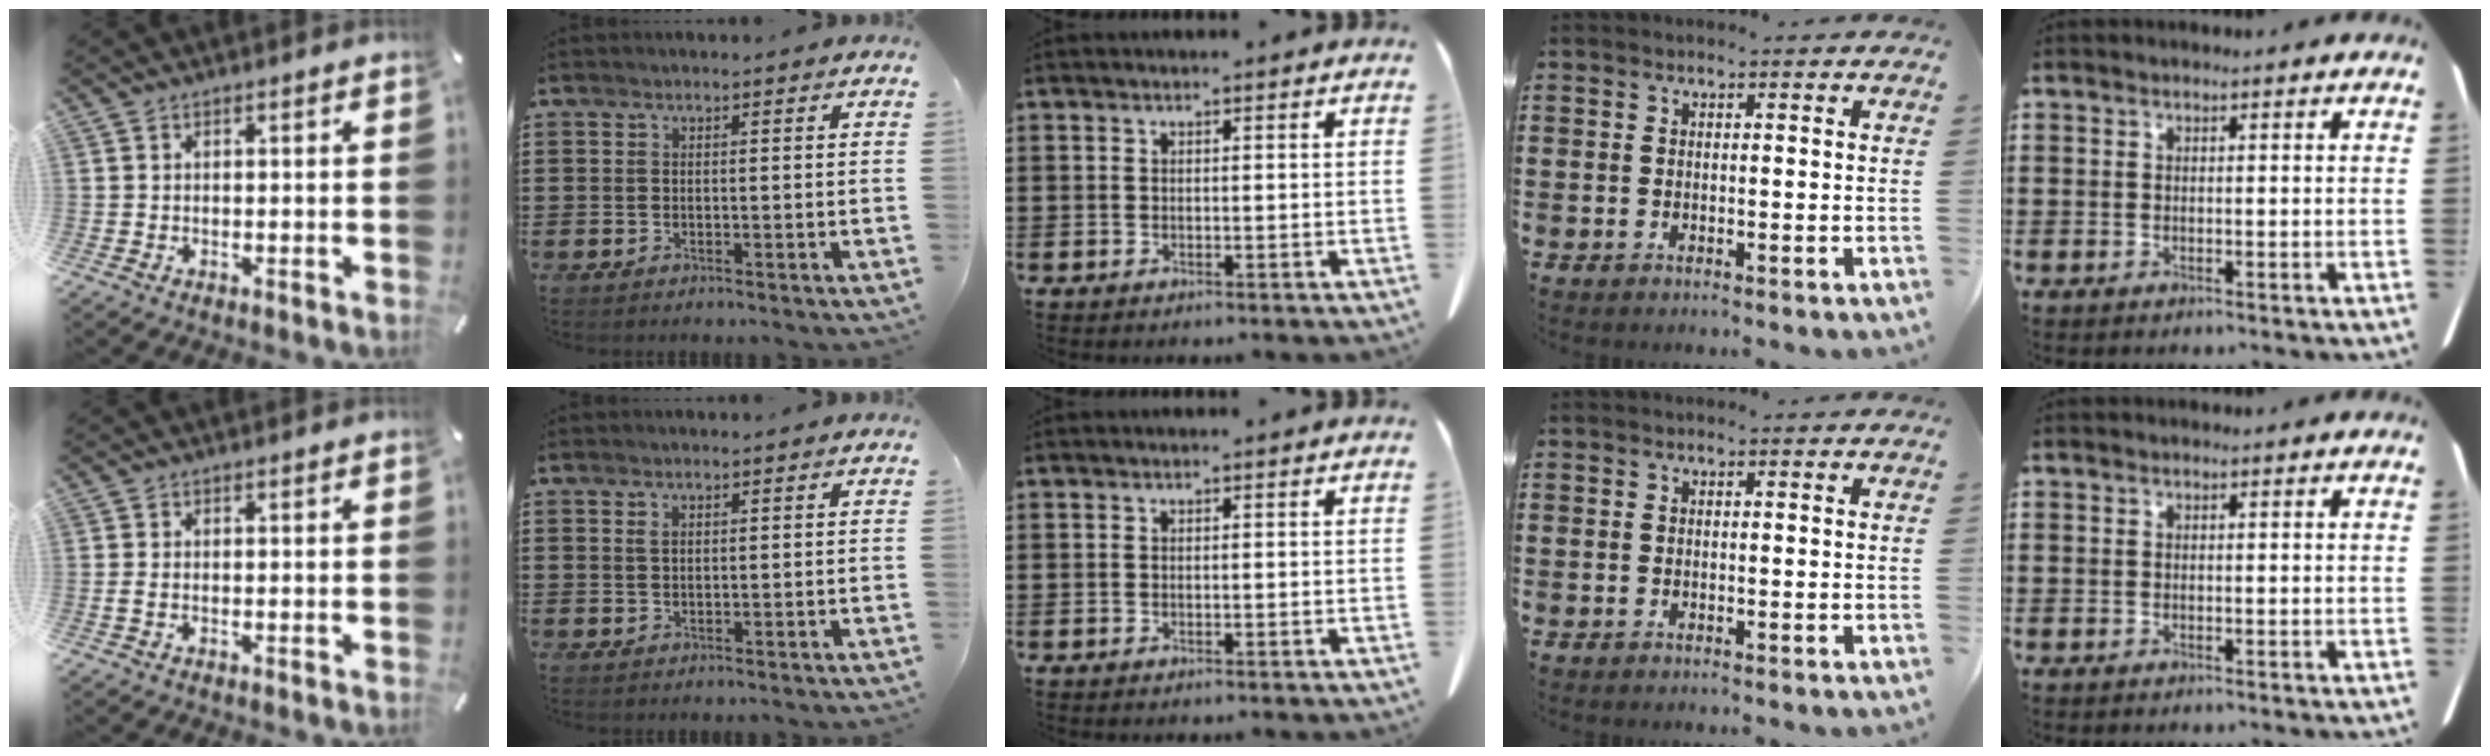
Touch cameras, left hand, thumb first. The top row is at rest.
{"thumb": {"total": 1.1, "force": [-0.3, 0.4, 1.0], "torque": [-0.019, 0.001, -0.007]}, "index": {"total": 1.1, "force": [0.6, 0.5, 0.8], "torque": [-0.017, 0.004, 0.011]}}